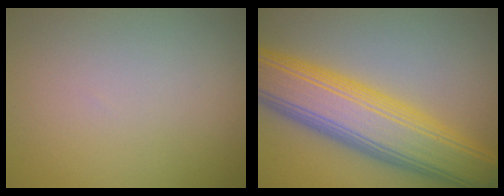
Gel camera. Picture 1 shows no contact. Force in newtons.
{"total": 10.1, "press": 10.1, "slide": 0.4}